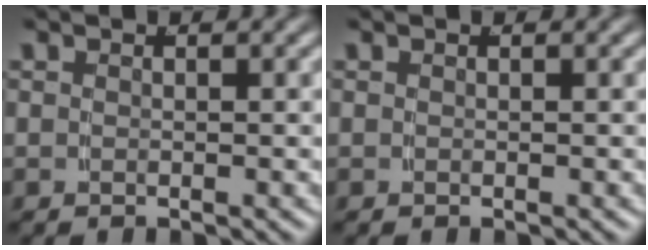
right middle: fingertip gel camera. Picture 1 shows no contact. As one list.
[{"total": 0.0}]